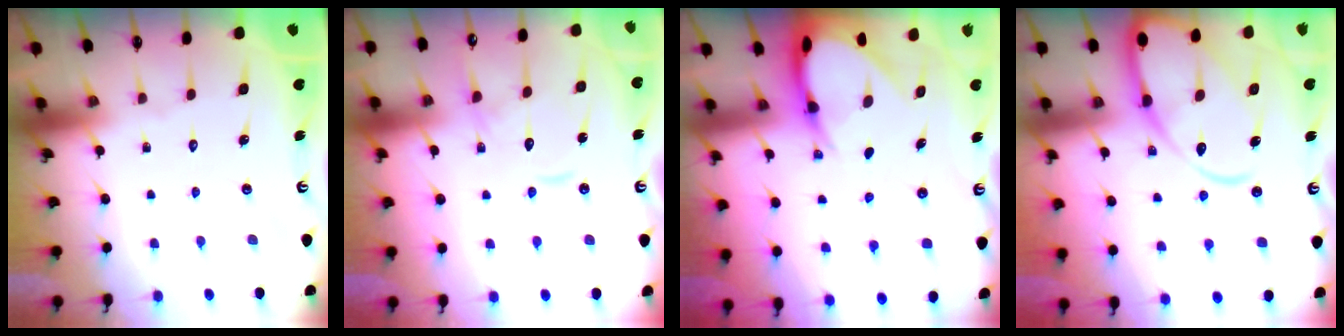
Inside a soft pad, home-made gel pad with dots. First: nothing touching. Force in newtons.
{"total": 12.2, "press": 12.1, "slide": 1.1}
{"total": 6.0, "press": 6.0, "slide": 0.6}
{"total": 14.1, "press": 14.0, "slide": 1.3}